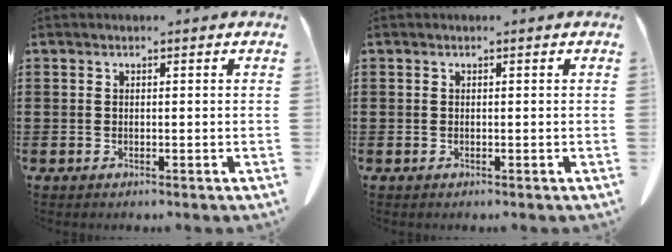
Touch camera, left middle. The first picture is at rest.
{"total": 0.0}